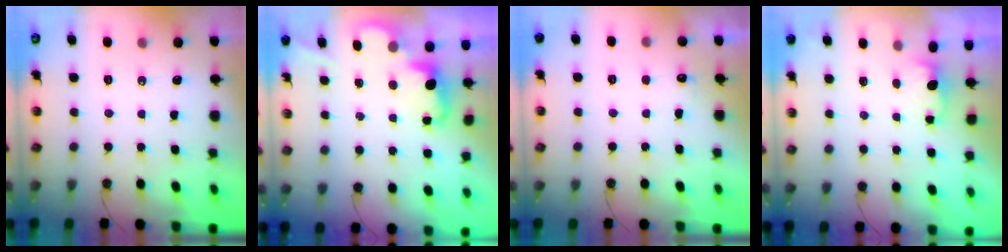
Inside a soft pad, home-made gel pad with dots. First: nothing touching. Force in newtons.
{"total": 2.3, "press": 2.2, "slide": 0.5}
{"total": 5.1, "press": 5.0, "slide": 0.5}
{"total": 0.8, "press": 0.2, "slide": 0.7}